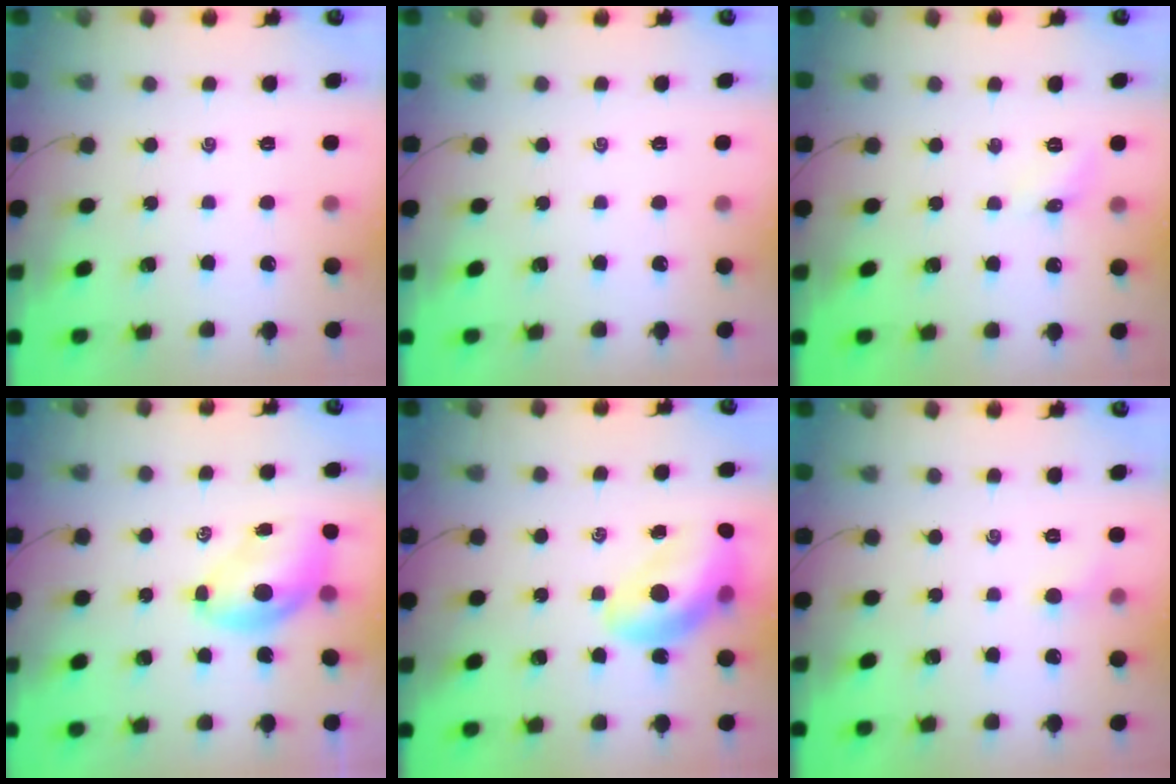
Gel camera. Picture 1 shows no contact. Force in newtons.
{"total": 0.0}
{"total": 5.1, "press": 4.8, "slide": 1.6}
{"total": 7.8, "press": 7.5, "slide": 1.8}
{"total": 15.1, "press": 14.7, "slide": 3.6}
{"total": 4.8, "press": 4.6, "slide": 1.5}